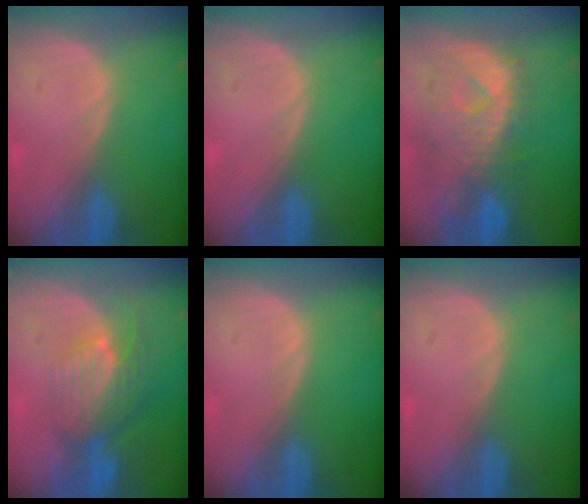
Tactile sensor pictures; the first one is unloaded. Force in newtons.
{"total": 0.0}
{"total": 10.7, "press": 9.5, "slide": 4.9}
{"total": 8.1, "press": 7.2, "slide": 3.6}
{"total": 0.0}
{"total": 0.0}